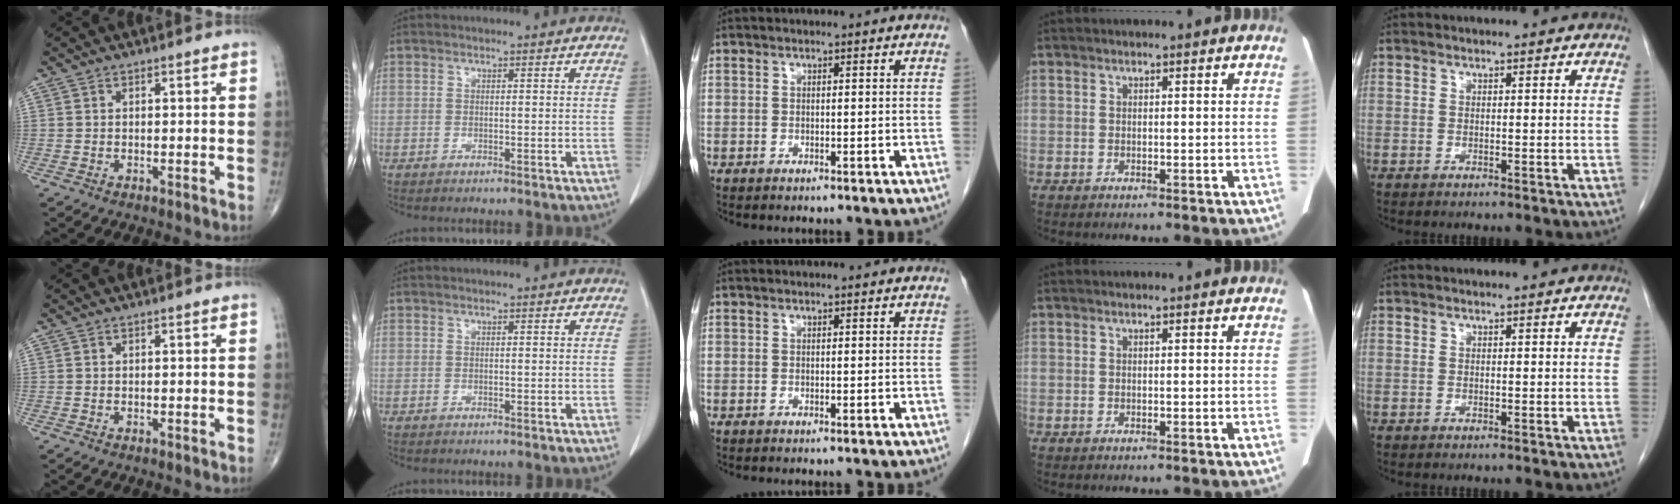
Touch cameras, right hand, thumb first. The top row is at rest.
{}